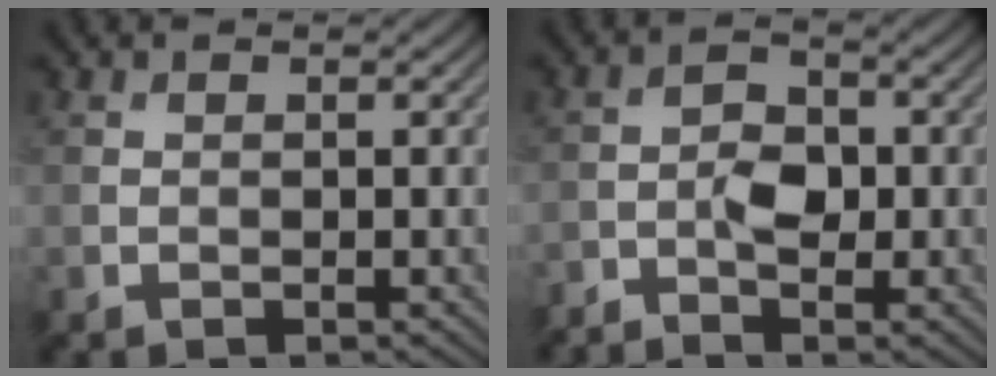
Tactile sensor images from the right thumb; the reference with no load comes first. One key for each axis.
{"total": 3.5, "fx": -1.8, "fy": 1.7, "fz": 2.5, "tx": -0.048, "ty": 0.008, "tz": -0.039}